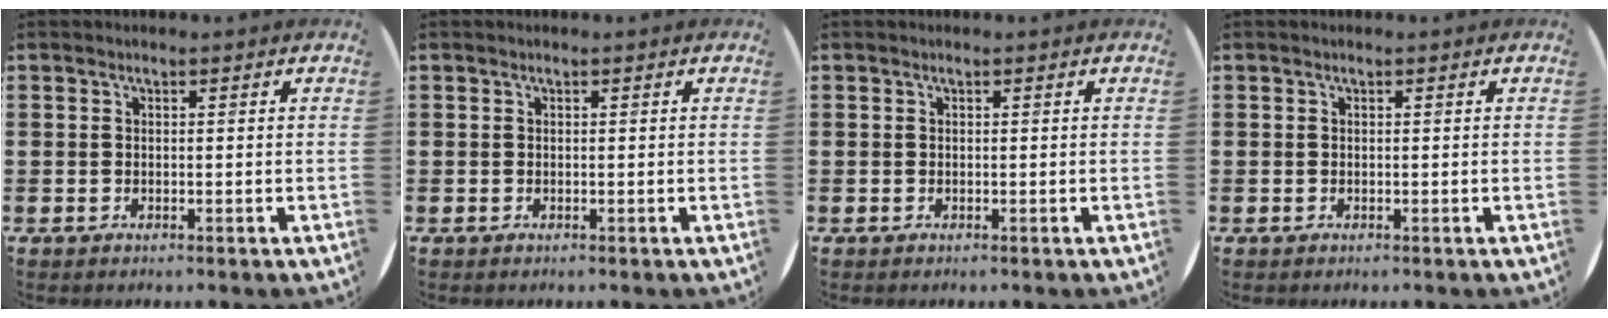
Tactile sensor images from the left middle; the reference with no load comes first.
{"total": 0.0}
{"total": 0.0}
{"total": 0.0}